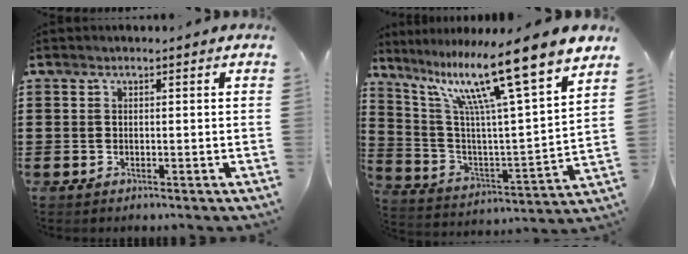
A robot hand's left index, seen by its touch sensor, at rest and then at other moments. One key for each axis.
{"total": 14.9, "fx": 11.2, "fy": 0.0, "fz": 9.8, "tx": -0.206, "ty": -0.078, "tz": 0.176}